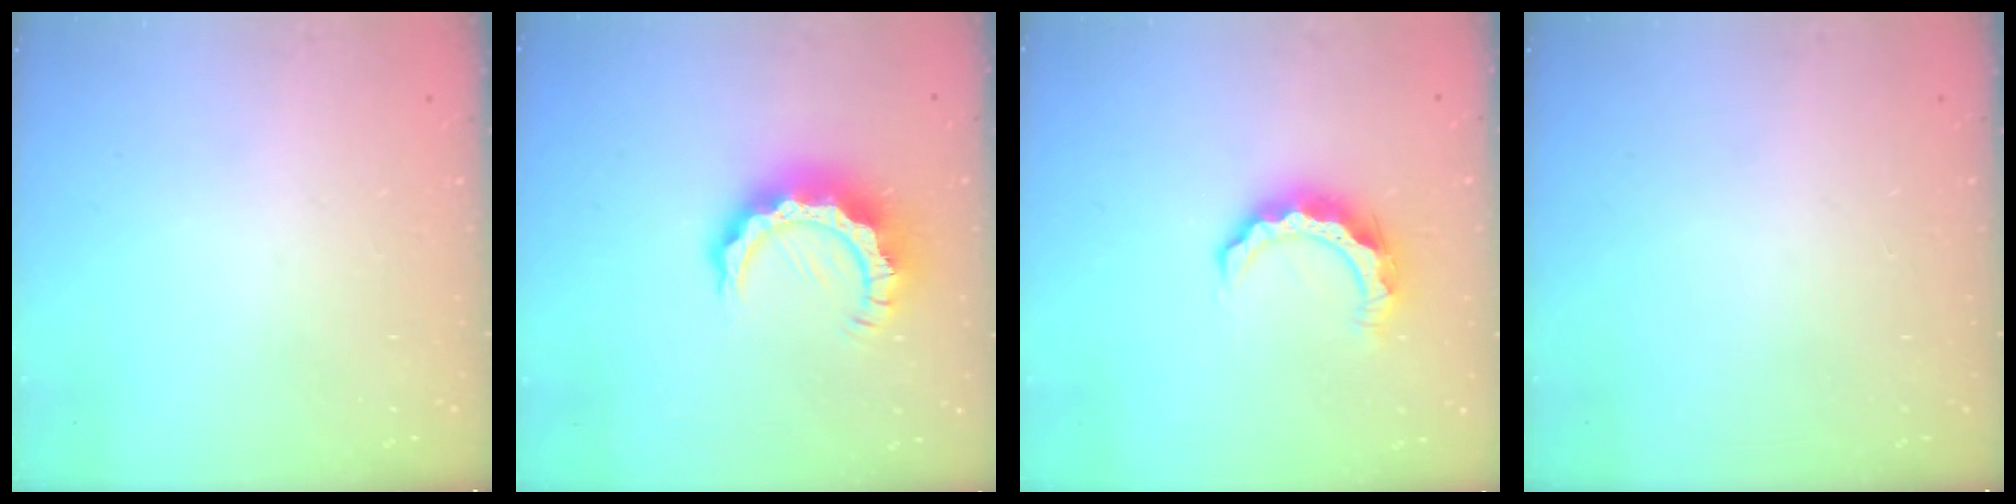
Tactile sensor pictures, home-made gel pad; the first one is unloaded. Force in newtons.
{"total": 11.8, "press": 11.8, "slide": 0.9}
{"total": 8.4, "press": 8.4, "slide": 0.3}
{"total": 0.0}